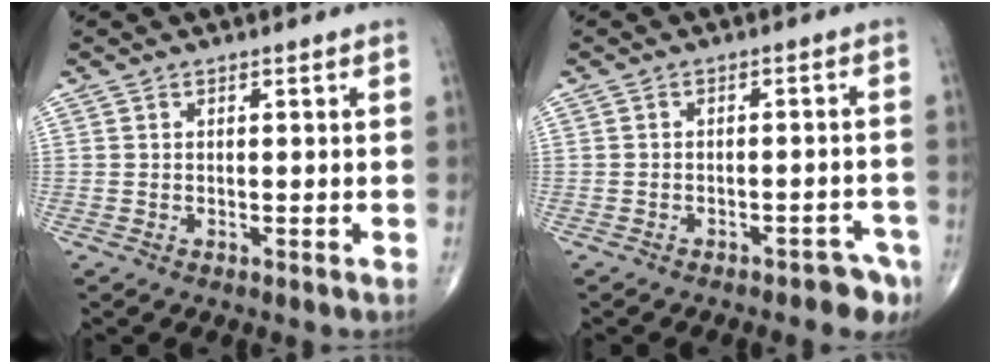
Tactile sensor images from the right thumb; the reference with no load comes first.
{"total": 6.1, "force": [-4.6, 2.9, 2.9], "torque": [-0.022, 0.036, -0.054]}